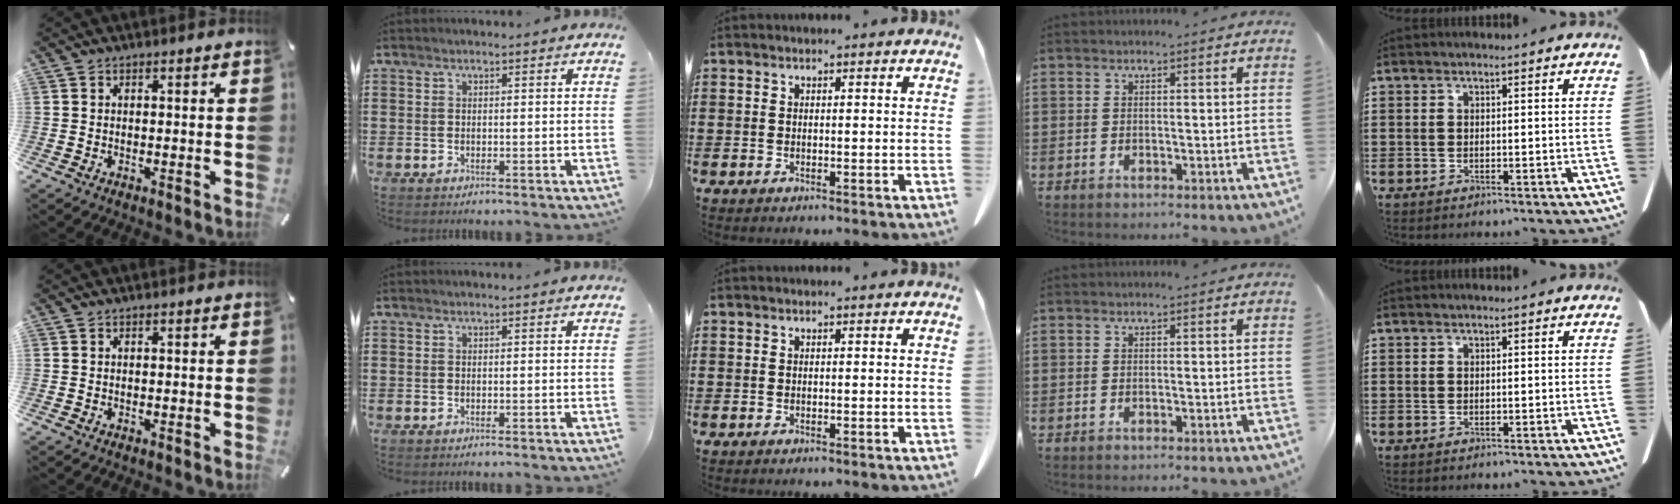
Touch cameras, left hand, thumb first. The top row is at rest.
{}